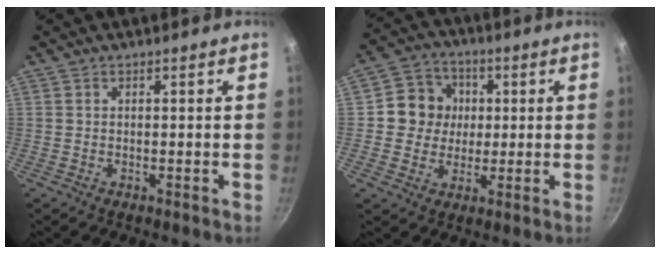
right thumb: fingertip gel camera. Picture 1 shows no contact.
{"total": 9.6, "force": [0.7, 9.0, 3.4], "torque": [-0.013, 0.011, 0.004]}